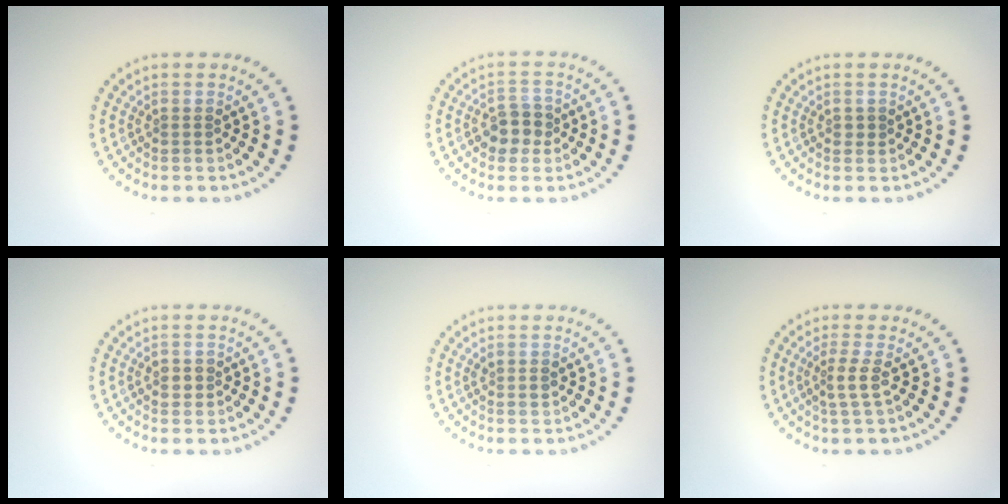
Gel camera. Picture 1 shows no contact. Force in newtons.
{"total": 2.7, "press": 2.6, "slide": 0.7}
{"total": 0.7, "press": 0.6, "slide": 0.2}
{"total": 1.2, "press": 1.2, "slide": 0.4}
{"total": 0.8, "press": 0.7, "slide": 0.3}
{"total": 1.8, "press": 1.3, "slide": 1.3}